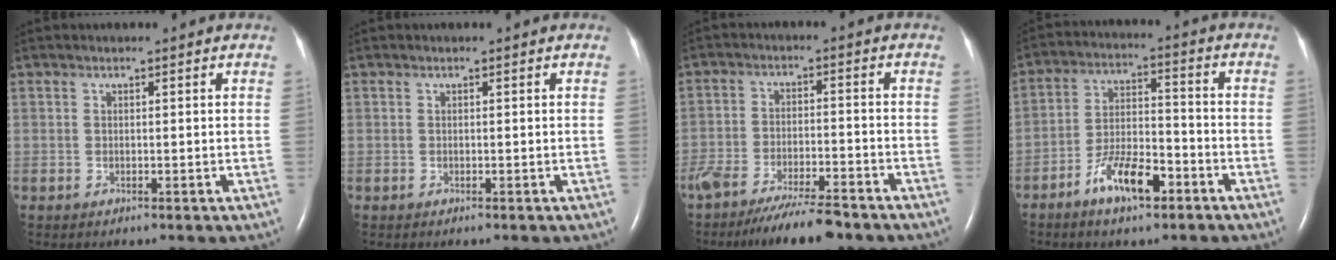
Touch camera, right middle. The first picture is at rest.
{"total": 0.0}
{"total": 11.3, "force": [-9.3, 1.9, 6.1], "torque": [-0.101, -0.020, -0.150]}
{"total": 8.8, "force": [-5.3, 2.9, 6.4], "torque": [-0.126, 0.003, -0.095]}